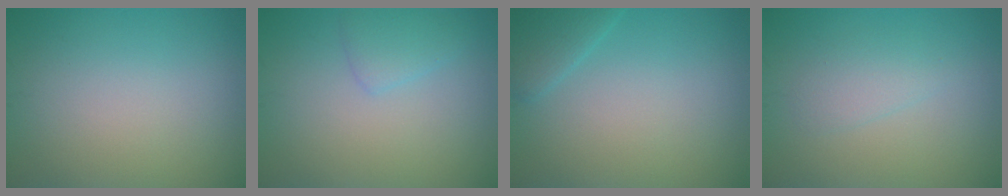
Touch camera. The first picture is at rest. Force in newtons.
{"total": 1.8, "press": 1.8, "slide": 0.2}
{"total": 2.2, "press": 2.2, "slide": 0.1}
{"total": 1.8, "press": 1.8, "slide": 0.1}